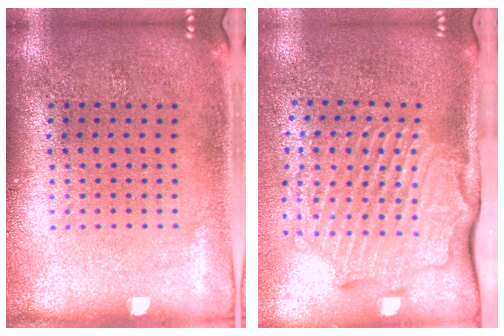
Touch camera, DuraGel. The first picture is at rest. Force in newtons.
{"total": 2.9, "press": 2.3, "slide": 1.8}